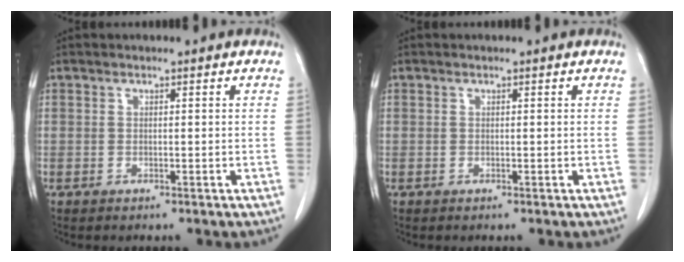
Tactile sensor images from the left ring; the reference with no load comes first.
{"total": 0.0}